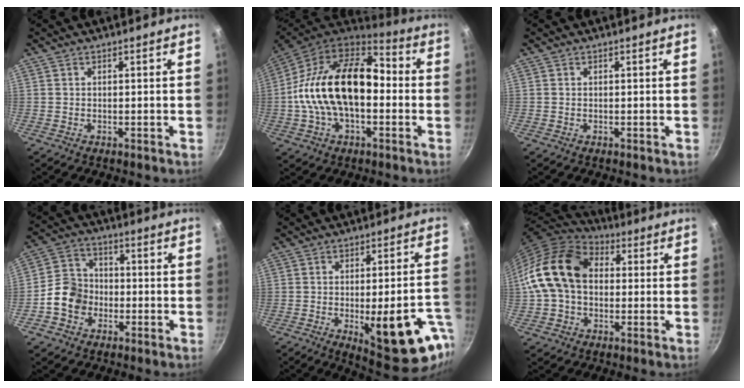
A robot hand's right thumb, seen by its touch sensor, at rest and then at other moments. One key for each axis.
{"total": 22.8, "fx": -1.0, "fy": 13.8, "fz": 18.1, "tx": -0.299, "ty": 0.048, "tz": -0.030}
{"total": 0.0}
{"total": 8.9, "fx": -2.7, "fy": 7.4, "fz": 4.2, "tx": -0.050, "ty": 0.029, "tz": -0.065}
{"total": 19.3, "fx": -6.5, "fy": 6.5, "fz": 17.0, "tx": -0.179, "ty": 0.010, "tz": -0.075}
{"total": 16.5, "fx": 1.1, "fy": 12.1, "fz": 11.2, "tx": -0.188, "ty": 0.034, "tz": 0.006}